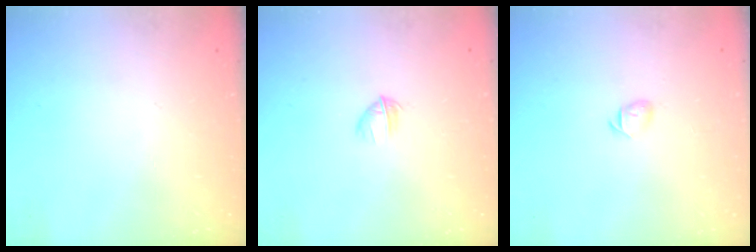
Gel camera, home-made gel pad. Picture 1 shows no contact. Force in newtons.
{"total": 2.8, "press": 2.6, "slide": 0.9}
{"total": 3.7, "press": 3.6, "slide": 0.9}